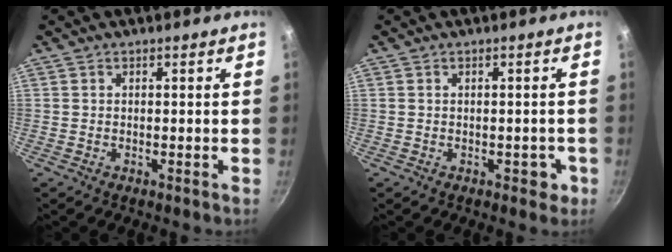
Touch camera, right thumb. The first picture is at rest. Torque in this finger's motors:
{"motor_torque": [0.46, 0.59, -0.14, 0.02, -0.02]}